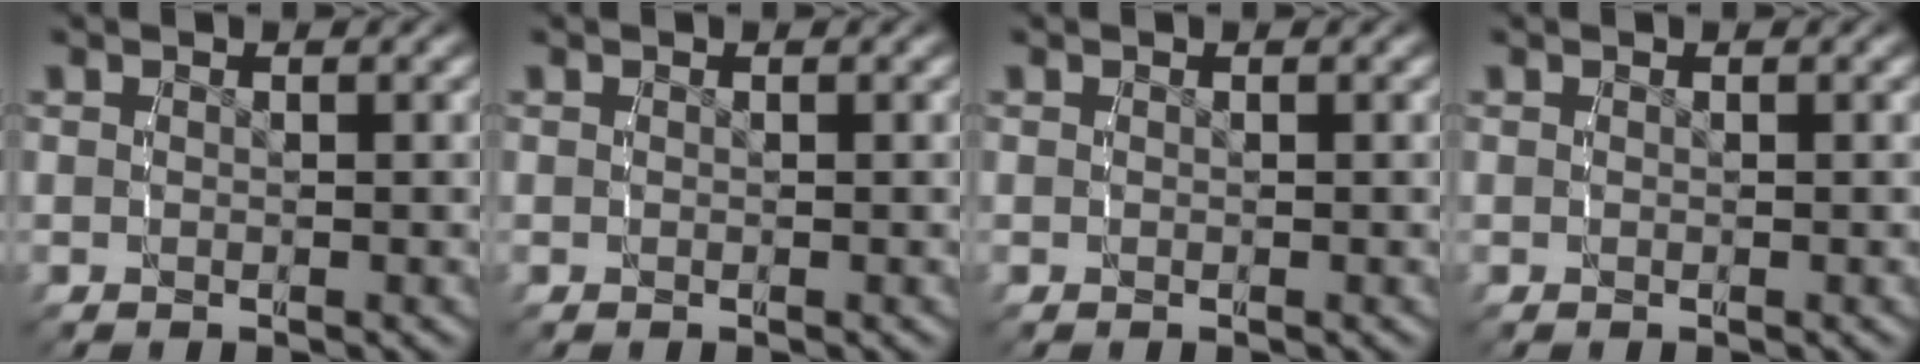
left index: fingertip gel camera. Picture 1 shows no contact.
{"total": 0.0}
{"total": 0.0}
{"total": 0.0}